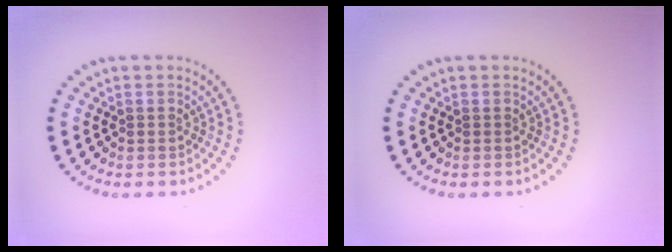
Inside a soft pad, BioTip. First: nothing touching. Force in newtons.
{"total": 0.0}